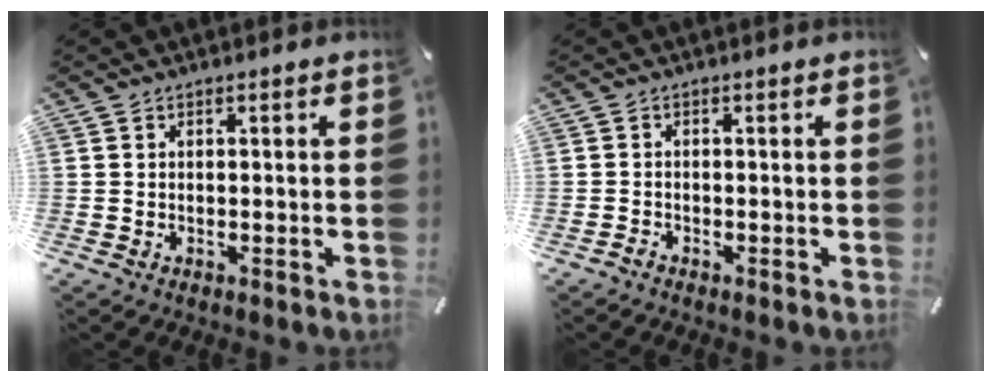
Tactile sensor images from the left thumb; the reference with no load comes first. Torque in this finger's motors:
{"motor_torque": [-0.39, 0.09, 0.13, 0.09, -0.02]}